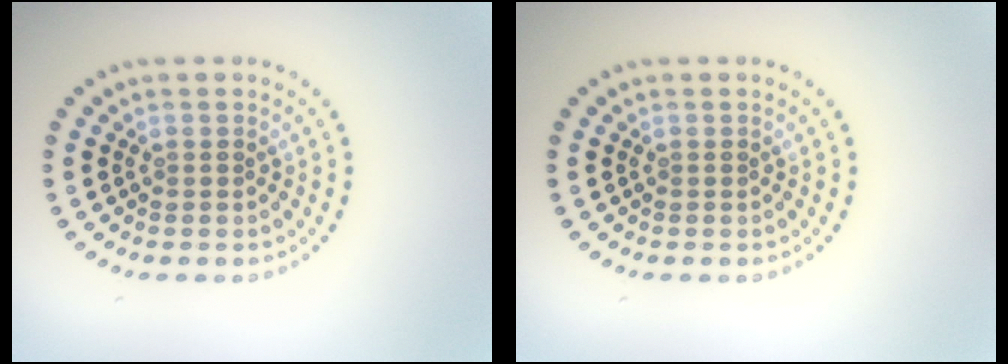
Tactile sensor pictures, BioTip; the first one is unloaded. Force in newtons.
{"total": 0.0}